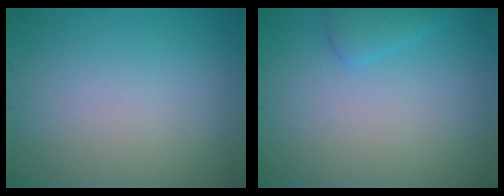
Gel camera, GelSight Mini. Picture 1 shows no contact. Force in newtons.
{"total": 1.6, "press": 1.6, "slide": 0.1}